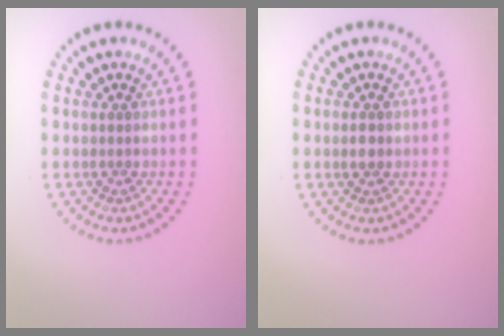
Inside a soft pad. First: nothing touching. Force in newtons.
{"total": 1.0, "press": 0.9, "slide": 0.3}